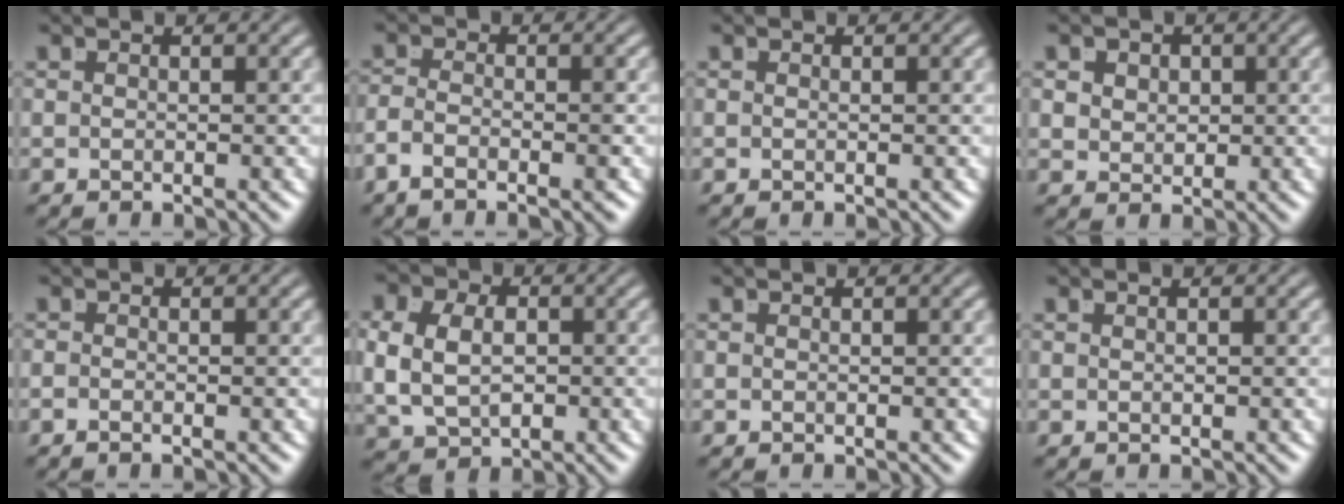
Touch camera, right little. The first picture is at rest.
{"total": 2.8, "force": [-1.8, 0.8, 2.0], "torque": [-0.038, -0.012, -0.027]}
{"total": 0.0}
{"total": 2.4, "force": [0.9, 1.9, 1.3], "torque": [-0.024, -0.012, 0.025]}
{"total": 1.0, "force": [-0.8, -0.4, 0.4], "torque": [-0.005, -0.004, -0.014]}
{"total": 7.0, "force": [0.1, 5.8, 4.0], "torque": [-0.092, -0.021, 0.009]}
{"total": 0.0}
{"total": 0.6, "force": [0.0, -0.6, 0.2], "torque": [-0.003, -0.003, 0.003]}